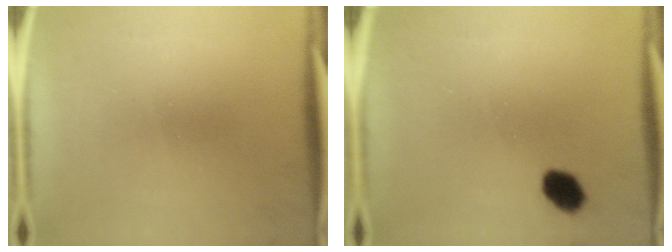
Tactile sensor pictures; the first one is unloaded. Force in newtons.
{"total": 4.9}